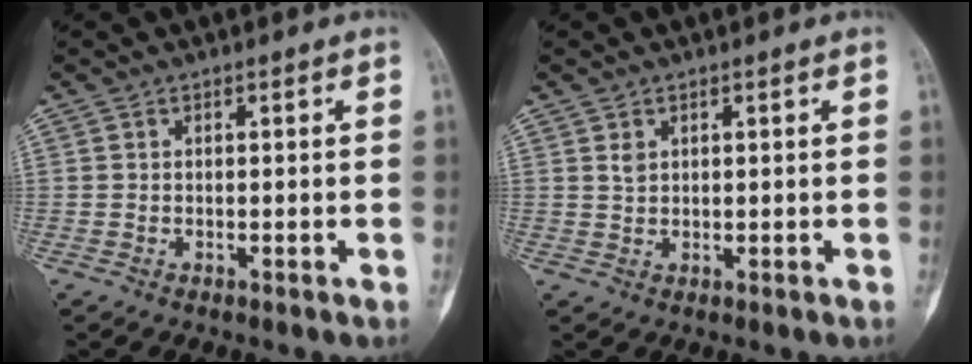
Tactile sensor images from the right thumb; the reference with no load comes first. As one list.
[{"total": 1.5, "force": [0.6, 1.1, 0.8], "torque": [-0.007, -0.003, 0.013]}]